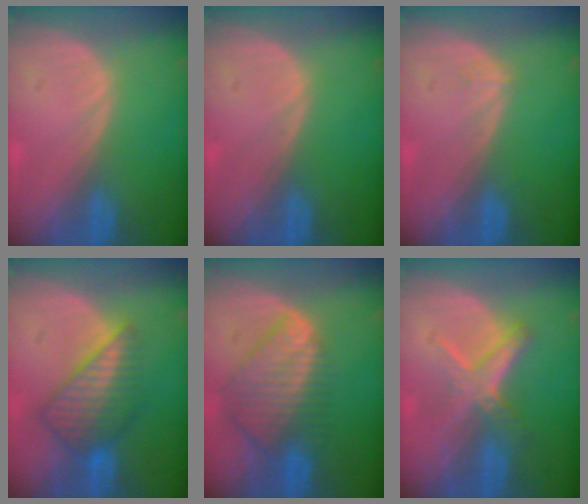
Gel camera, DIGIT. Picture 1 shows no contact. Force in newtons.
{"total": 0.0}
{"total": 0.5, "press": 0.5, "slide": 0.2}
{"total": 7.3, "press": 6.9, "slide": 2.2}
{"total": 9.0, "press": 7.7, "slide": 4.5}
{"total": 5.4, "press": 5.2, "slide": 1.3}